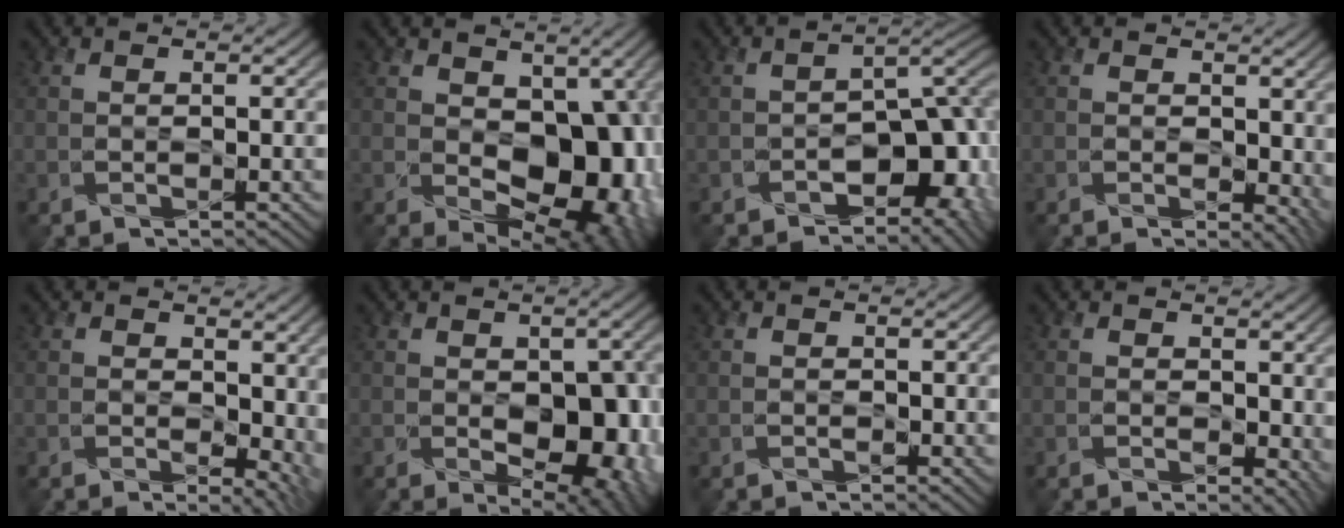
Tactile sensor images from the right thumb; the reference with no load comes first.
{"total": 11.3, "force": [0.0, 7.4, 8.5], "torque": [-0.123, -0.021, 0.012]}
{"total": 9.9, "force": [-4.7, 6.0, 6.3], "torque": [-0.076, -0.028, -0.074]}
{"total": 5.5, "force": [0.5, 3.8, 3.9], "torque": [-0.049, -0.019, 0.021]}
{"total": 8.1, "force": [0.8, 5.5, 5.9], "torque": [-0.080, -0.028, 0.039]}
{"total": 10.3, "force": [-2.1, 6.0, 8.1], "torque": [-0.108, -0.041, -0.010]}
{"total": 0.5, "force": [0.0, 0.4, 0.3], "torque": [-0.006, 0.000, 0.001]}
{"total": 4.2, "force": [0.4, 2.9, 3.0], "torque": [-0.040, -0.015, 0.015]}